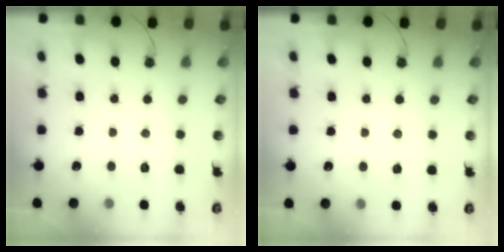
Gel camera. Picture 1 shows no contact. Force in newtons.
{"total": 5.4, "press": 3.6, "slide": 4.0}